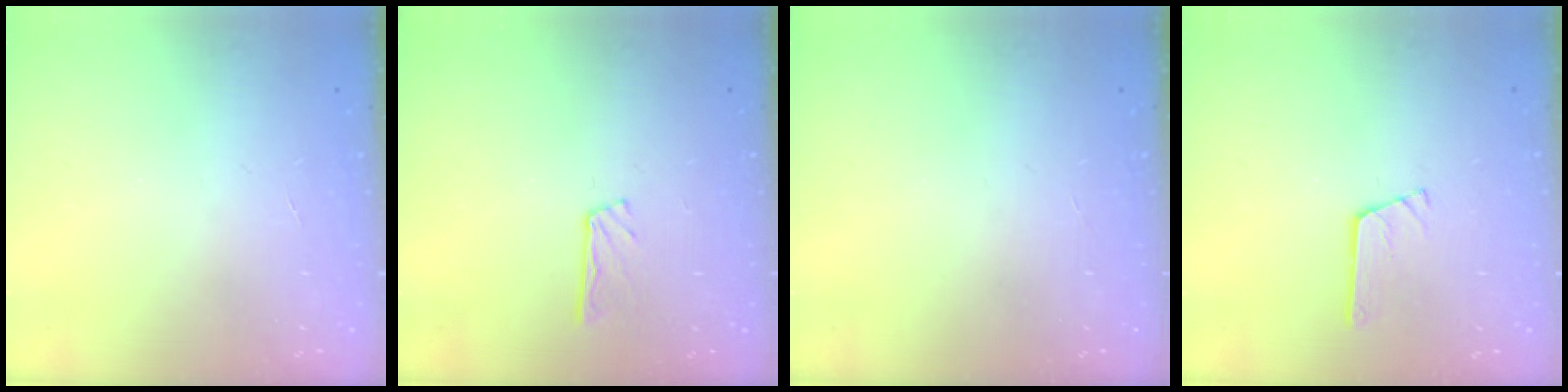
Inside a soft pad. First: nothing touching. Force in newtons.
{"total": 4.8, "press": 4.8, "slide": 0.4}
{"total": 0.0}
{"total": 2.9, "press": 2.8, "slide": 0.3}